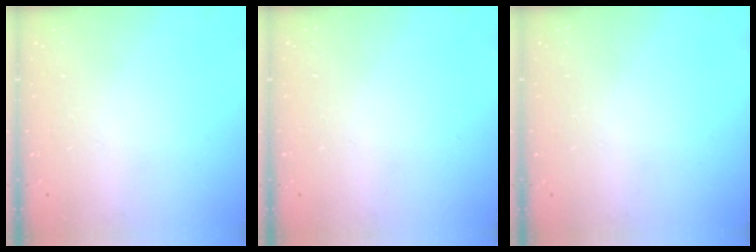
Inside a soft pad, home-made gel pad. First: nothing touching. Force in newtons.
{"total": 0.0}
{"total": 0.0}